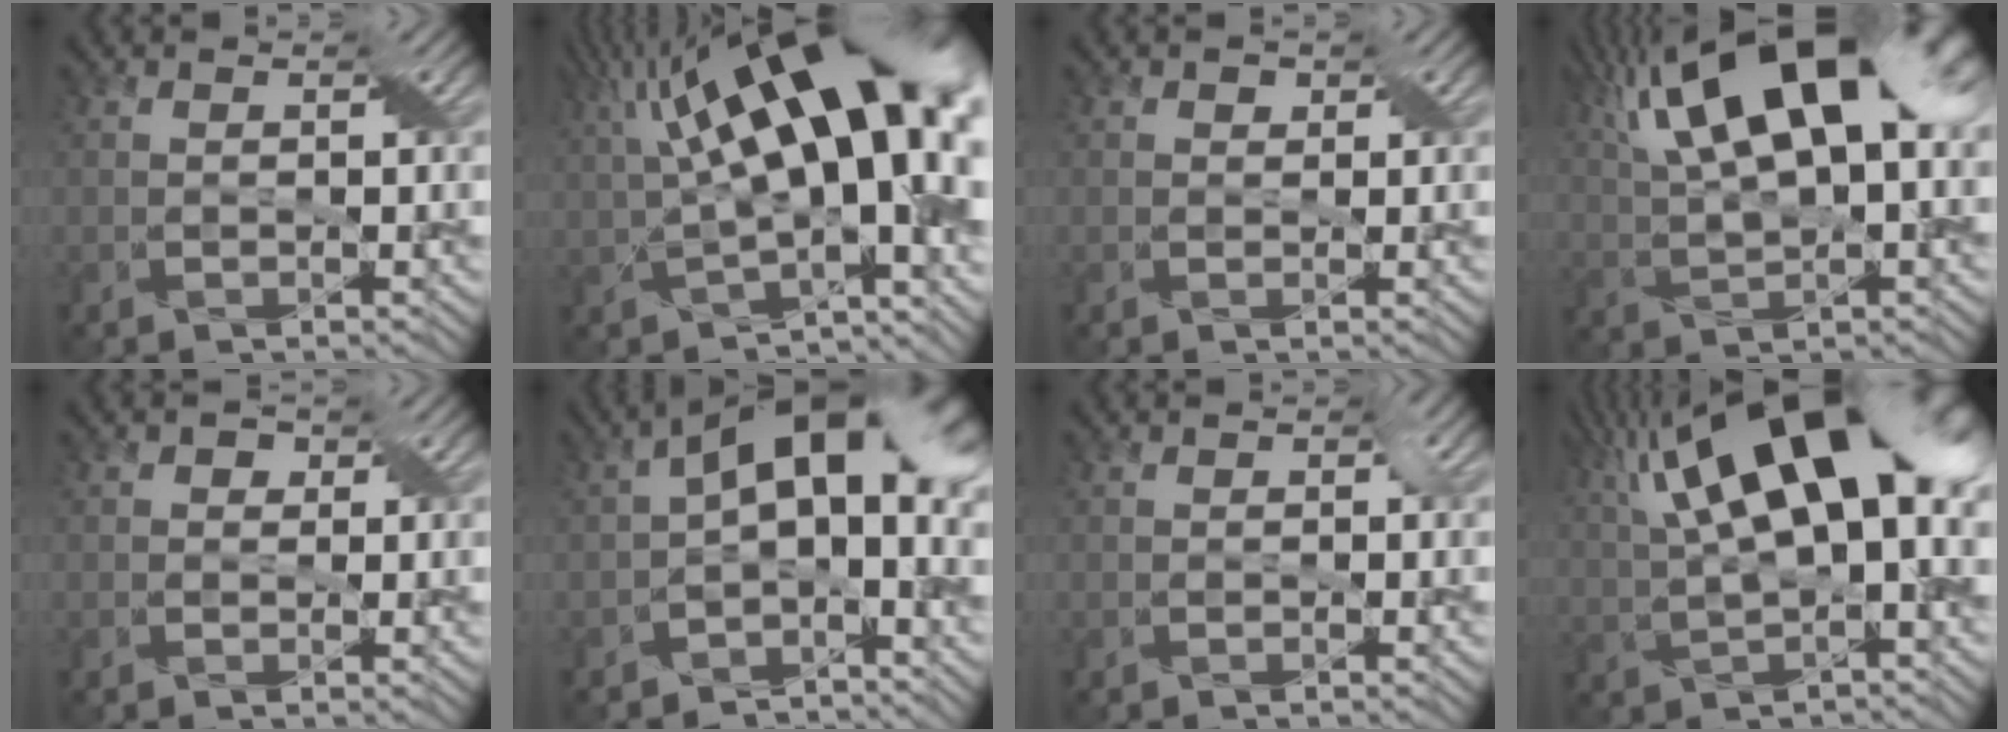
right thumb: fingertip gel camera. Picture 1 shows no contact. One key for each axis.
{"total": 19.9, "fx": 3.3, "fy": 7.9, "fz": 18.0, "tx": -0.254, "ty": 0.015, "tz": 0.067}
{"total": 0.6, "fx": 0.4, "fy": 0.4, "fz": -0.1, "tx": -0.001, "ty": -0.001, "tz": 0.003}
{"total": 20.6, "fx": 7.9, "fy": 9.4, "fz": 16.6, "tx": -0.291, "ty": 0.076, "tz": 0.114}
{"total": 1.1, "fx": 0.3, "fy": 1.1, "fz": 0.2, "tx": 0.001, "ty": 0.004, "tz": -0.004}
{"total": 13.8, "fx": 0.0, "fy": 8.0, "fz": 11.2, "tx": -0.168, "ty": -0.009, "tz": 0.006}
{"total": 0.6, "fx": -0.1, "fy": 0.5, "fz": 0.4, "tx": -0.004, "ty": -0.002, "tz": -0.004}
{"total": 18.4, "fx": 6.0, "fy": 7.4, "fz": 15.7, "tx": -0.270, "ty": 0.045, "tz": 0.092}